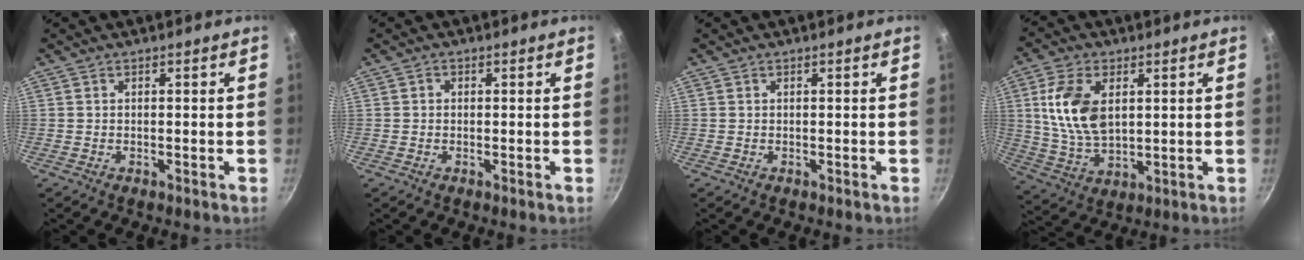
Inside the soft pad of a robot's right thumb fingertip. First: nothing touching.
{"total": 0.7, "force": [-0.1, 0.7, 0.2], "torque": [-0.002, 0.004, -0.002]}
{"total": 0.0}
{"total": 12.7, "force": [3.0, 7.5, 9.8], "torque": [-0.179, -0.016, 0.063]}